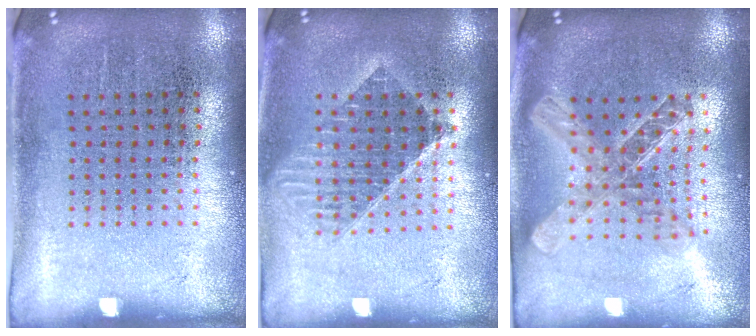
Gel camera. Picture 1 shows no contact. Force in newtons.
{"total": 1.5, "press": 1.3, "slide": 0.8}
{"total": 2.0, "press": 1.7, "slide": 1.1}